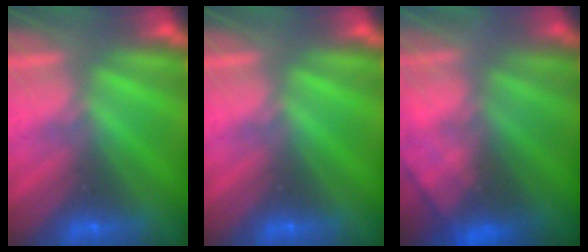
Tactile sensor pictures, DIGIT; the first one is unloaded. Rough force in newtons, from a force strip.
{"total": 0.0}
{"total": 8.7}